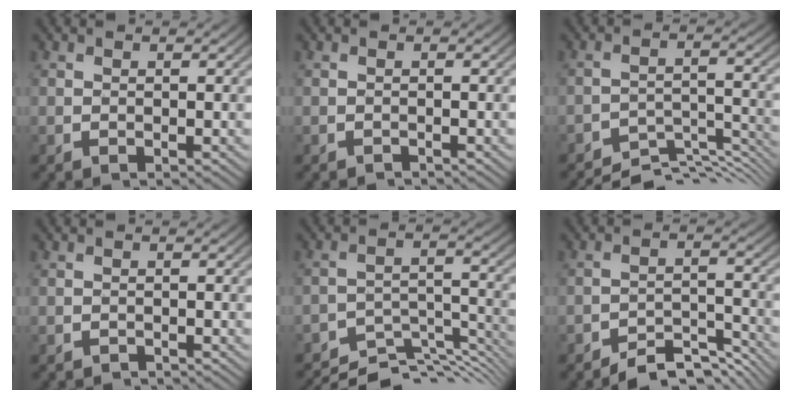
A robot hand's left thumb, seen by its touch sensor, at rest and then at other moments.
{"total": 0.6, "force": [-0.6, 0.0, 0.0], "torque": [0.002, -0.001, -0.014]}
{"total": 8.8, "force": [-8.1, 1.8, 2.9], "torque": [-0.044, 0.006, -0.123]}
{"total": 0.9, "force": [-0.9, 0.1, 0.0], "torque": [0.001, -0.002, -0.020]}
{"total": 10.4, "force": [-9.6, 2.2, 3.4], "torque": [-0.053, 0.012, -0.144]}
{"total": 6.3, "force": [-5.6, 1.4, 2.5], "torque": [-0.040, 0.002, -0.094]}